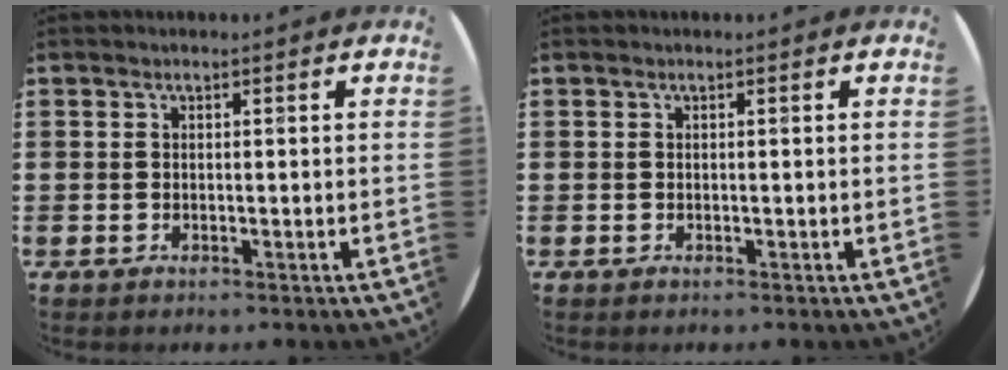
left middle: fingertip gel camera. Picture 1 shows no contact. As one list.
[{"total": 0.0}]